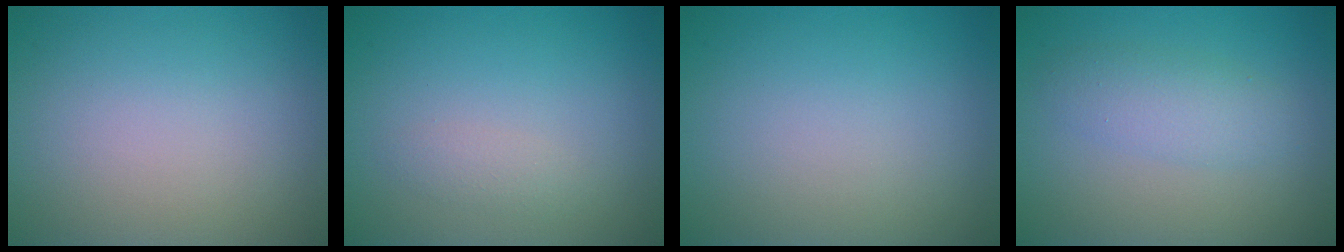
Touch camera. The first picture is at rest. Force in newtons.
{"total": 1.1, "press": 1.1, "slide": 0.0}
{"total": 0.0}
{"total": 2.8, "press": 2.8, "slide": 0.1}